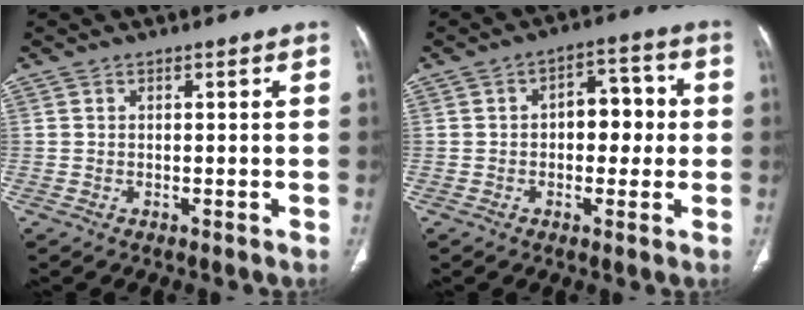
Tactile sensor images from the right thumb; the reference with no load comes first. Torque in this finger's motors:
{"motor_torque": [-0.05, 0.28, -0.14, 0.24, 0.08]}